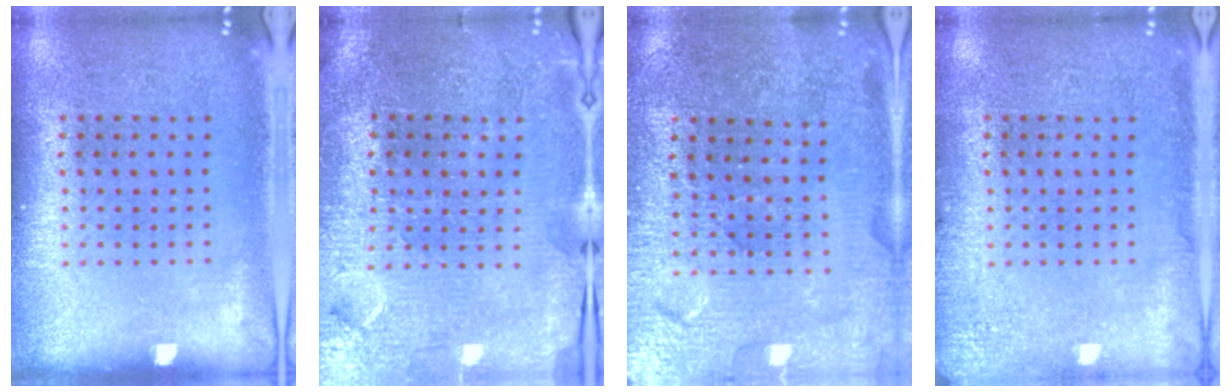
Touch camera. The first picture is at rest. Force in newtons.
{"total": 3.7, "press": 3.5, "slide": 1.2}
{"total": 3.2, "press": 3.2, "slide": 0.1}
{"total": 1.8, "press": 1.8, "slide": 0.3}